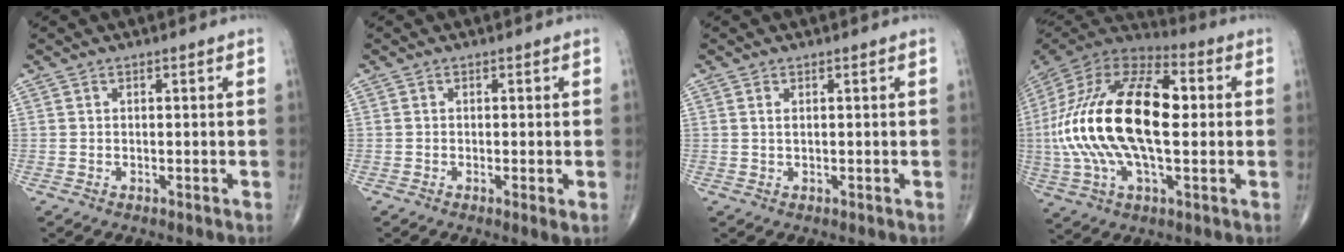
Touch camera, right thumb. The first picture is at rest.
{"total": 1.9, "force": [-0.4, 0.2, 1.8], "torque": [-0.039, -0.009, -0.009]}
{"total": 0.8, "force": [0.3, 0.3, 0.7], "torque": [-0.016, 0.002, 0.006]}
{"total": 27.9, "force": [1.1, 13.4, 24.5], "torque": [-0.496, 0.016, 0.010]}